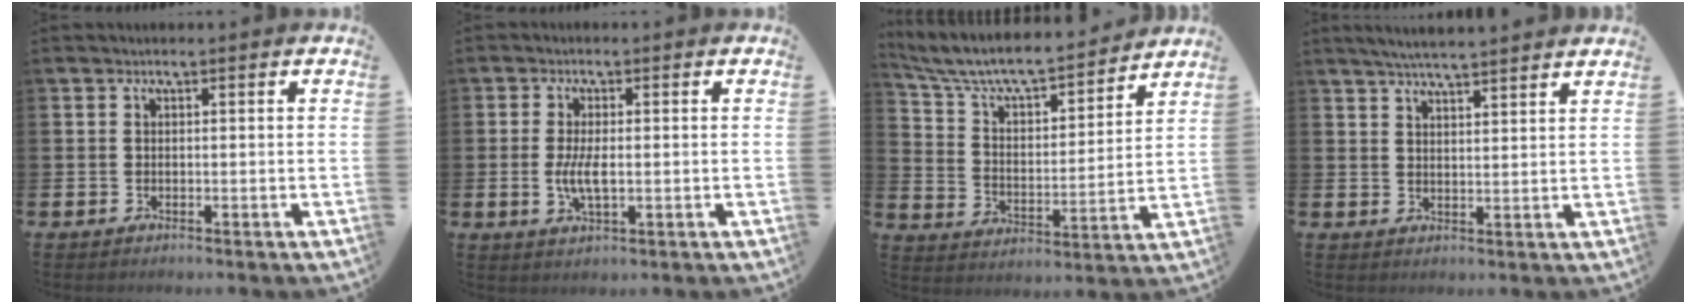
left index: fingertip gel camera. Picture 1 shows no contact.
{"total": 4.0, "force": [-0.1, 1.5, 3.6], "torque": [-0.070, -0.001, -0.007]}
{"total": 7.7, "force": [7.1, 1.8, 2.4], "torque": [-0.084, -0.053, 0.120]}
{"total": 4.6, "force": [4.5, -0.4, 0.9], "torque": [-0.024, -0.019, 0.079]}